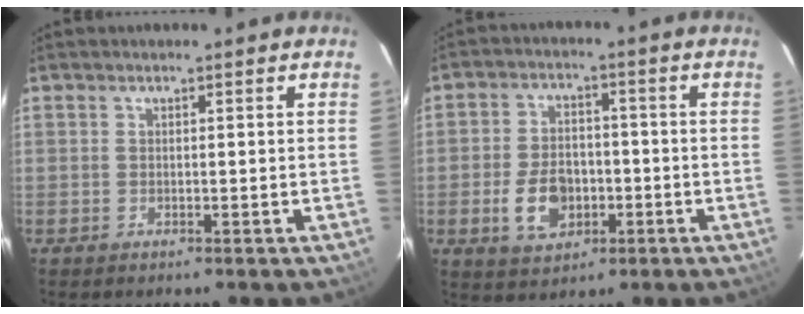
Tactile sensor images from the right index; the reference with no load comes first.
{"total": 9.0, "force": [-2.9, 6.0, 6.0], "torque": [-0.126, 0.008, -0.038]}